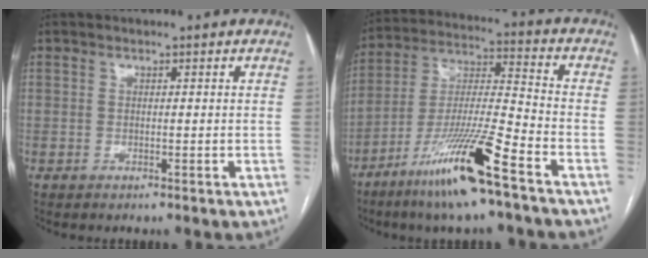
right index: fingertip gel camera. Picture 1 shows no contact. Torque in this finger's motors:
{"motor_torque": [1.58, -0.56, 0.52, 0.21]}